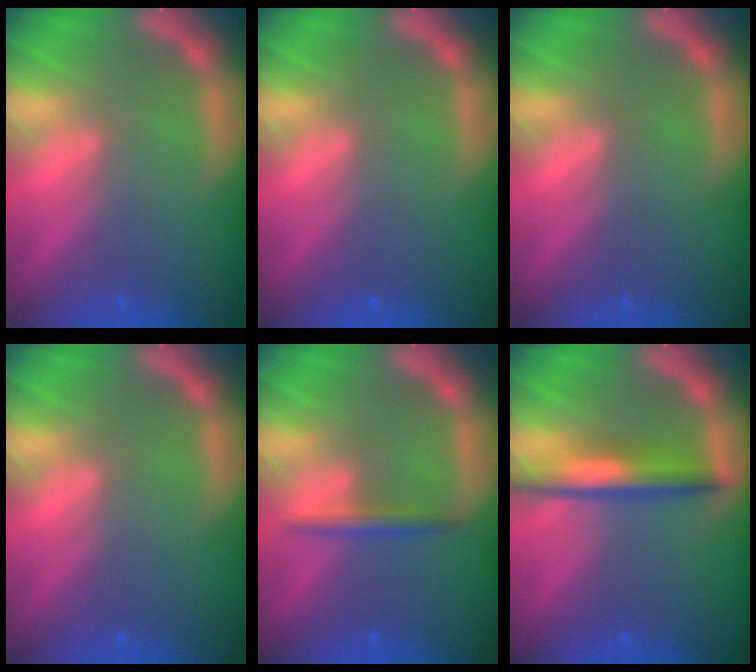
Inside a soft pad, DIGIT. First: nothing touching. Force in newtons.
{"total": 0.0}
{"total": 0.0}
{"total": 0.0}
{"total": 1.9}
{"total": 4.0}